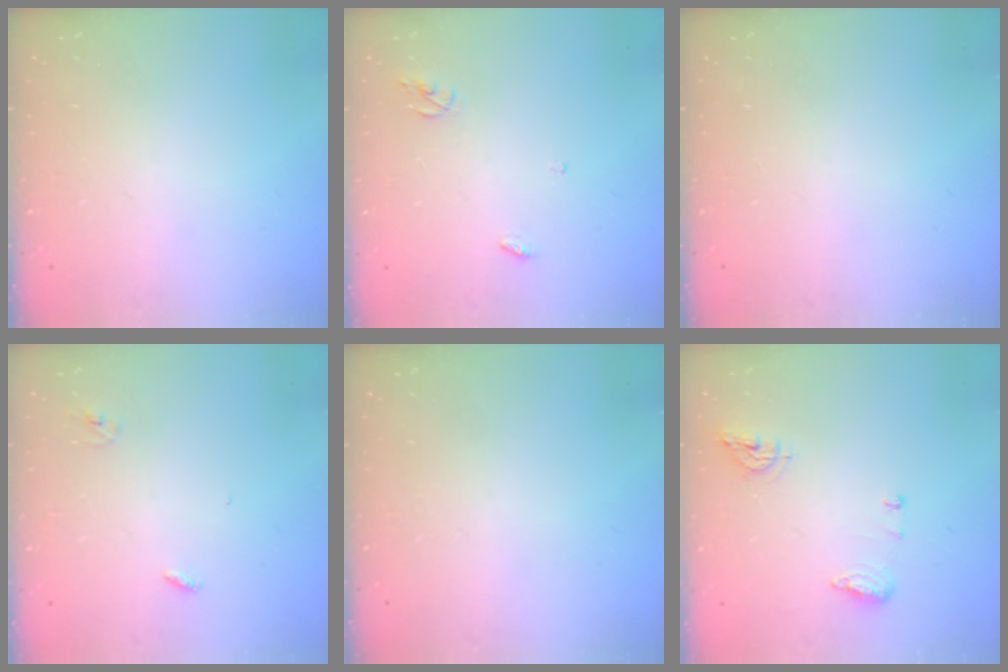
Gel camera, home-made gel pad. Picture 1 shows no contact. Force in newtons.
{"total": 3.7, "press": 3.7, "slide": 0.2}
{"total": 0.0}
{"total": 2.8, "press": 2.8, "slide": 0.3}
{"total": 0.0}
{"total": 7.9, "press": 7.8, "slide": 1.5}